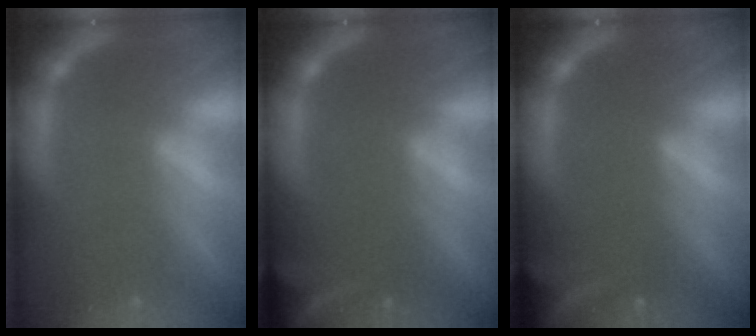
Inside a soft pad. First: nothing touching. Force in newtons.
{"total": 8.0}
{"total": 7.0}